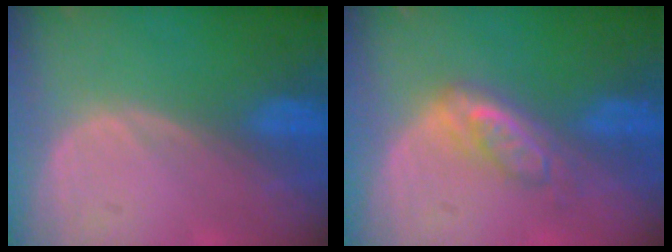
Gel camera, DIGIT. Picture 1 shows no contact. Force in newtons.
{"total": 4.9, "press": 4.6, "slide": 1.9}